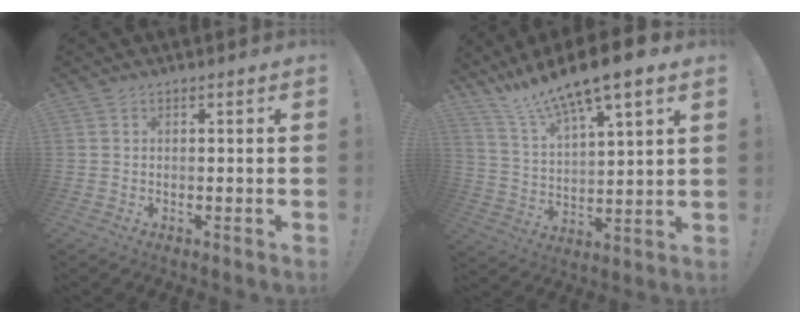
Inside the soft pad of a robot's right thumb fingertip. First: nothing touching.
{"total": 12.6, "force": [10.6, 1.7, 6.7], "torque": [-0.127, -0.083, 0.179]}